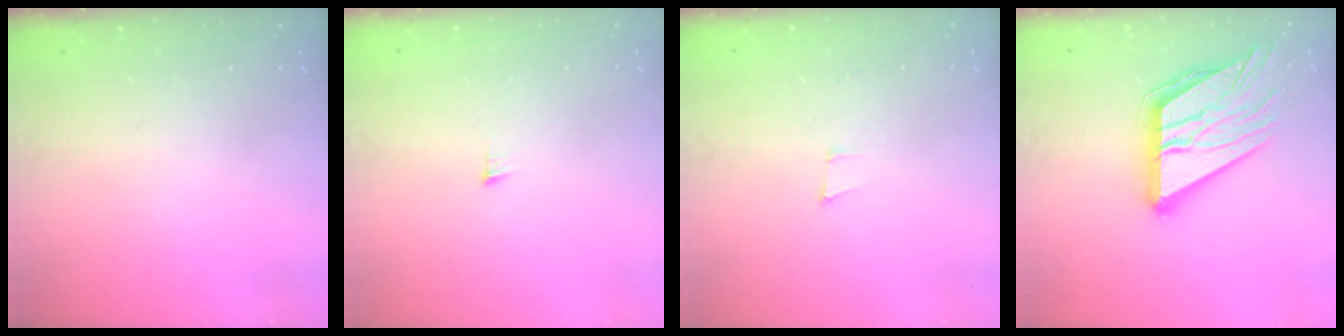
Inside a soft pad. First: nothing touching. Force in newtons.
{"total": 3.6, "press": 3.6, "slide": 0.3}
{"total": 3.6, "press": 2.5, "slide": 2.7}
{"total": 19.1, "press": 19.0, "slide": 2.2}